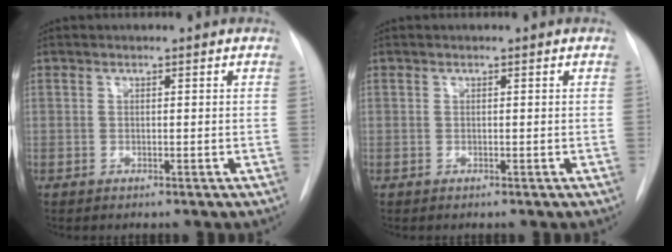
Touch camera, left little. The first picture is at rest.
{"total": 0.0}